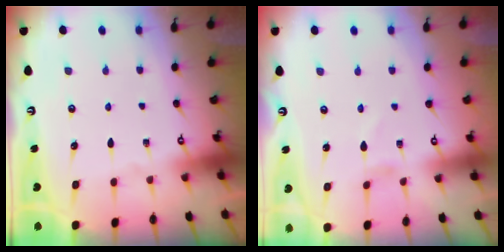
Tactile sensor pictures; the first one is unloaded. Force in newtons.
{"total": 1.1, "press": 1.1, "slide": 0.1}